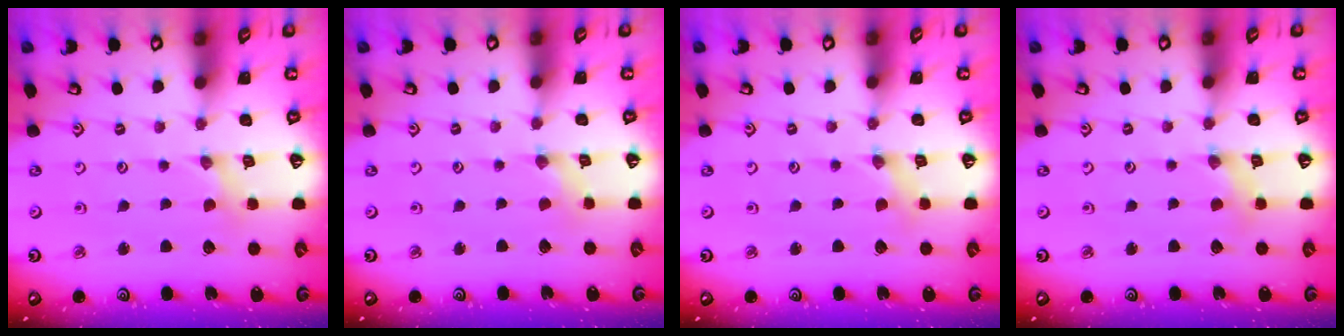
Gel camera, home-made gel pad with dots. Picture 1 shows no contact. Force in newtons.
{"total": 0.7, "press": 0.7, "slide": 0.2}
{"total": 0.0}
{"total": 0.9, "press": 0.9, "slide": 0.3}